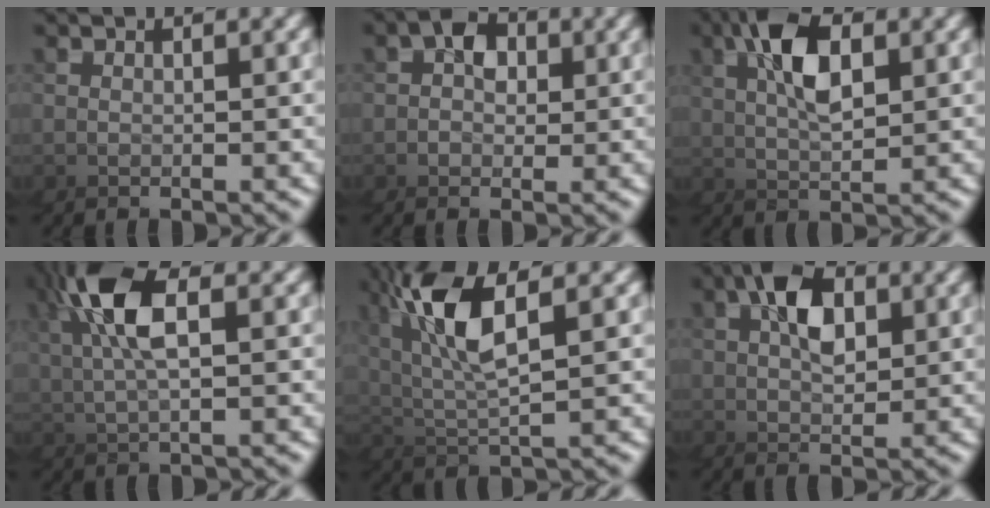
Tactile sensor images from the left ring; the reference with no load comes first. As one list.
[{"total": 4.5, "force": [0.6, 4.4, 0.9], "torque": [-0.043, -0.014, 0.008]}, {"total": 3.6, "force": [2.7, 0.3, 2.3], "torque": [-0.078, 0.023, 0.029]}, {"total": 4.9, "force": [1.6, 1.2, 4.5], "torque": [-0.131, 0.008, 0.025]}, {"total": 6.2, "force": [3.9, 1.3, 4.7], "torque": [-0.153, 0.031, 0.056]}, {"total": 2.1, "force": [1.9, 0.6, 0.6], "torque": [-0.032, 0.017, 0.018]}]